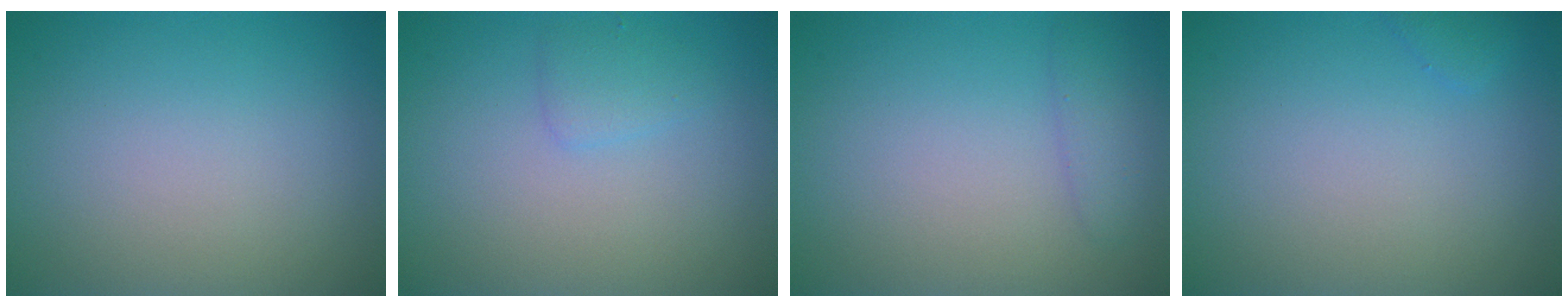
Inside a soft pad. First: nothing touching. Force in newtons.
{"total": 1.3, "press": 1.3, "slide": 0.0}
{"total": 1.5, "press": 1.5, "slide": 0.1}
{"total": 0.7, "press": 0.7, "slide": 0.0}